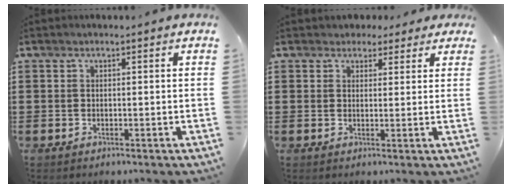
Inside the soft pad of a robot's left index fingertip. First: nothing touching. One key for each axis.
{"total": 2.5, "fx": 2.0, "fy": 1.6, "fz": 0.2, "tx": -0.006, "ty": 0.008, "tz": 0.034}